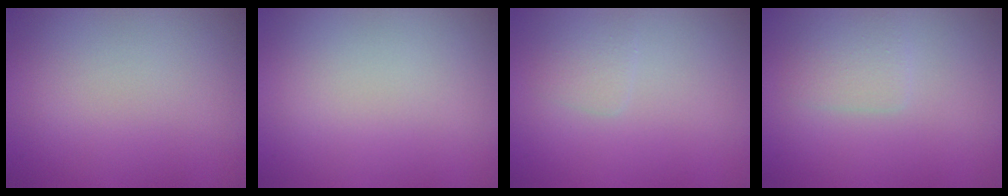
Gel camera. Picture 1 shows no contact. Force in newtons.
{"total": 0.0}
{"total": 1.3, "press": 1.3, "slide": 0.0}
{"total": 1.9, "press": 1.9, "slide": 0.0}